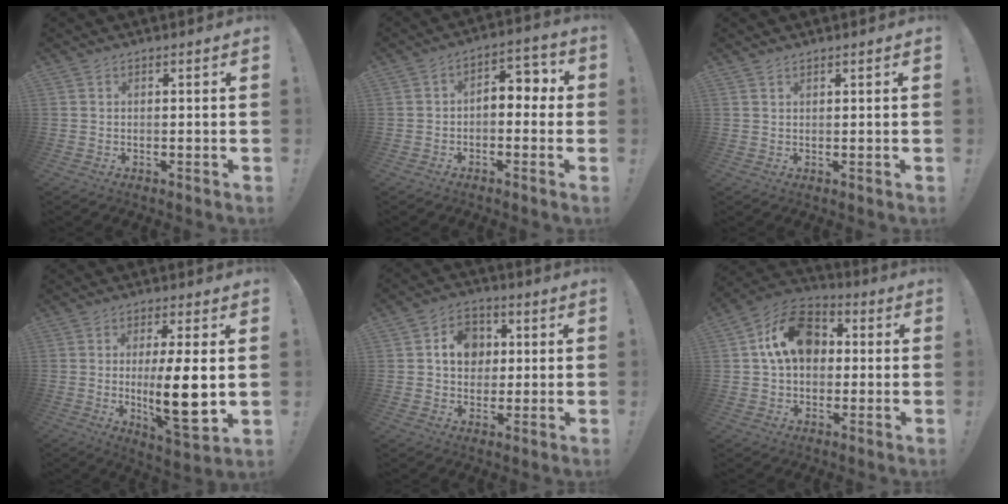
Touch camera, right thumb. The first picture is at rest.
{"total": 7.0, "force": [-0.1, 4.6, 5.4], "torque": [-0.067, 0.004, -0.003]}
{"total": 0.9, "force": [0.8, 0.3, 0.2], "torque": [-0.004, -0.001, 0.016]}
{"total": 14.4, "force": [-0.2, 3.4, 13.9], "torque": [-0.224, -0.016, -0.005]}
{"total": 10.8, "force": [2.4, 9.4, 4.9], "torque": [-0.065, -0.001, 0.050]}
{"total": 16.6, "force": [4.0, 12.1, 10.6], "torque": [-0.163, 0.010, 0.075]}